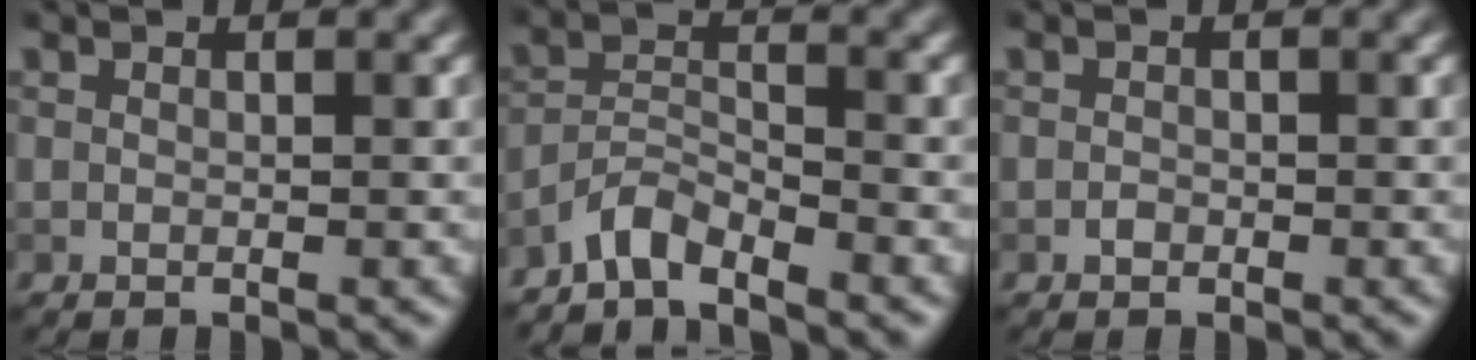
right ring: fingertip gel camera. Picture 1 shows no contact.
{"total": 3.0, "force": [-2.8, 0.5, 1.1], "torque": [-0.020, 0.007, -0.064]}
{"total": 0.6, "force": [-0.3, 0.4, 0.2], "torque": [-0.004, 0.000, -0.007]}